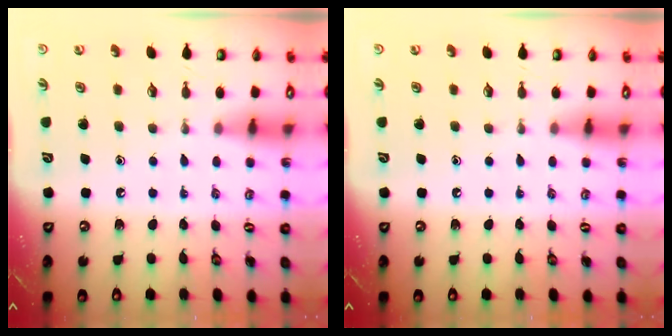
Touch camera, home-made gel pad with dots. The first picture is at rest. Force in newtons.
{"total": 0.0}